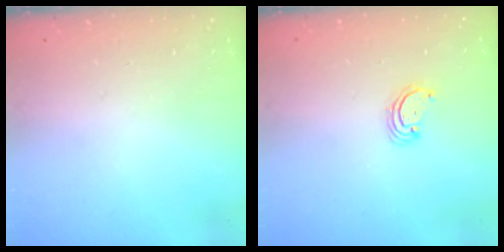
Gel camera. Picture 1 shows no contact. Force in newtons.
{"total": 2.3, "press": 2.3, "slide": 0.2}